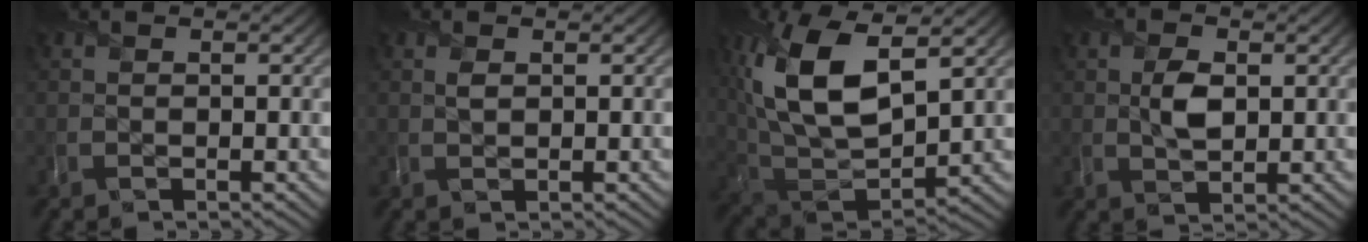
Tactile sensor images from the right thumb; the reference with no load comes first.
{"total": 0.9, "force": [0.4, 0.6, 0.5], "torque": [-0.016, -0.005, 0.010]}
{"total": 14.5, "force": [4.9, 7.0, 11.7], "torque": [-0.263, 0.004, 0.100]}
{"total": 3.5, "force": [0.4, 2.2, 2.7], "torque": [-0.059, -0.007, 0.009]}